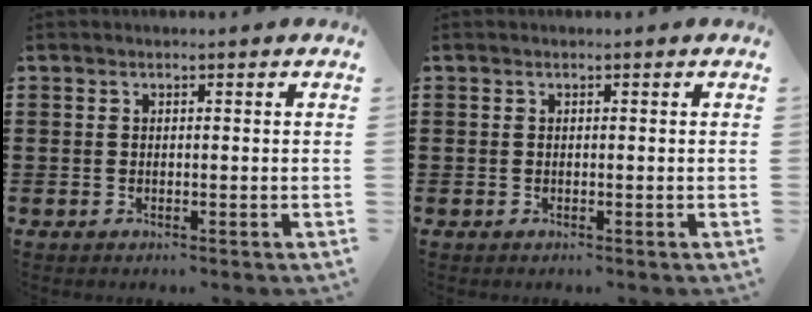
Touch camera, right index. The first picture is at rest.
{"total": 0.0}